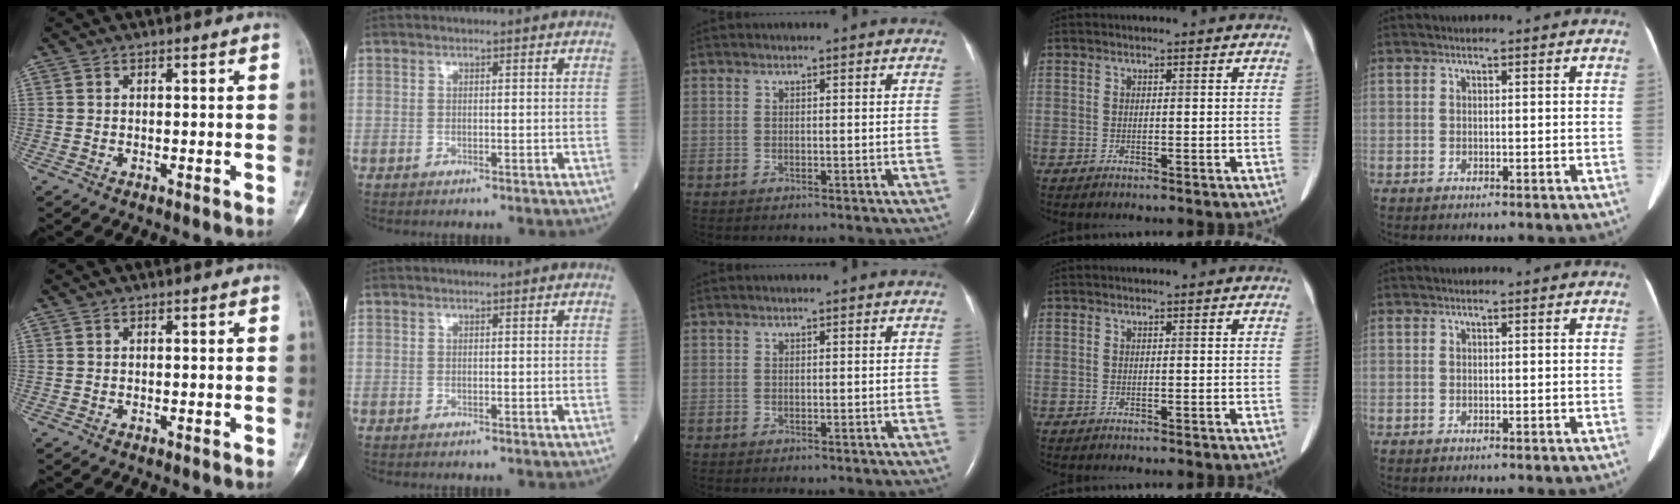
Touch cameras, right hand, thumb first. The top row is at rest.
{}